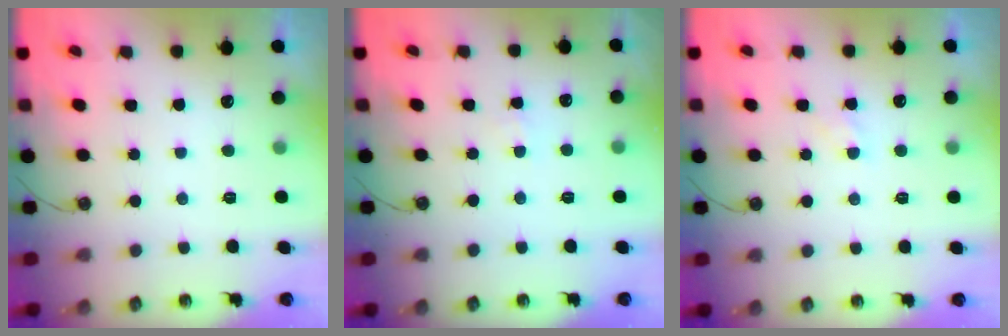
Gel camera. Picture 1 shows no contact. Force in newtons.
{"total": 1.6, "press": 1.6, "slide": 0.3}
{"total": 3.3, "press": 3.3, "slide": 0.3}